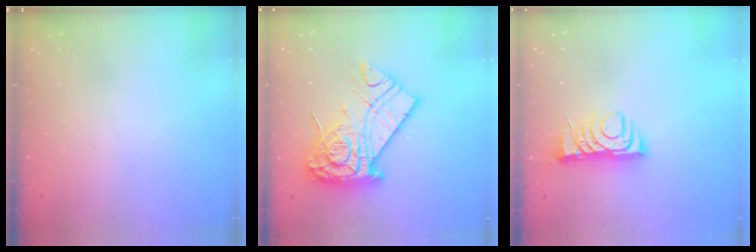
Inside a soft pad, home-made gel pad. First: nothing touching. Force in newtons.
{"total": 20.4, "press": 20.3, "slide": 1.4}
{"total": 7.0, "press": 7.0, "slide": 0.7}